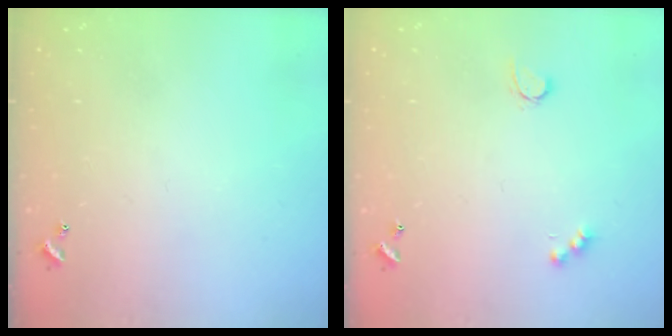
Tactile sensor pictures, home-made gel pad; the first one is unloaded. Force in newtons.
{"total": 2.7, "press": 2.7, "slide": 0.5}